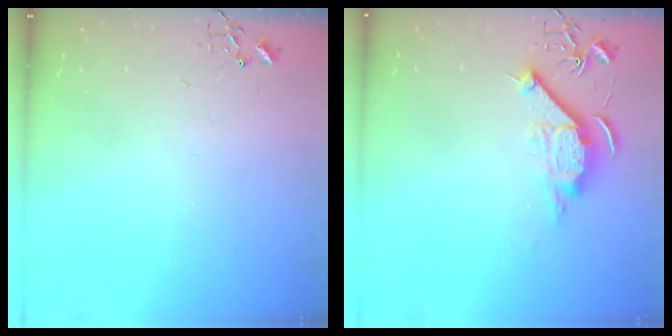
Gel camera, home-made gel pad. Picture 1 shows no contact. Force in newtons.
{"total": 10.7, "press": 10.7, "slide": 1.1}